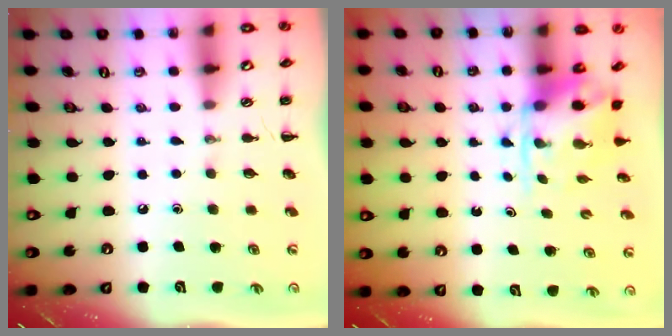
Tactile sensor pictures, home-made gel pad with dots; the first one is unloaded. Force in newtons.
{"total": 4.3, "press": 4.3, "slide": 0.5}